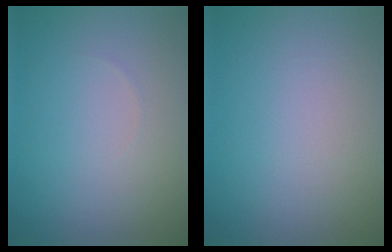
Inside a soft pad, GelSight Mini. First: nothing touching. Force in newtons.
{"total": 0.0}